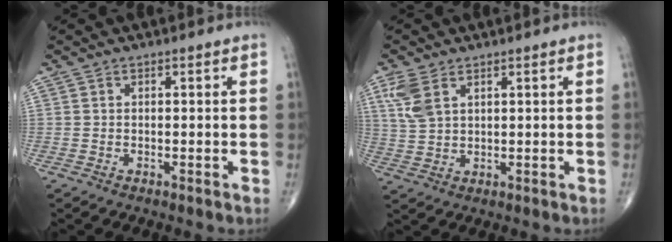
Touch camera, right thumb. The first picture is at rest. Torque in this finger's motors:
{"motor_torque": [0.57, 1.82, 0.95, 0.60, 0.09]}